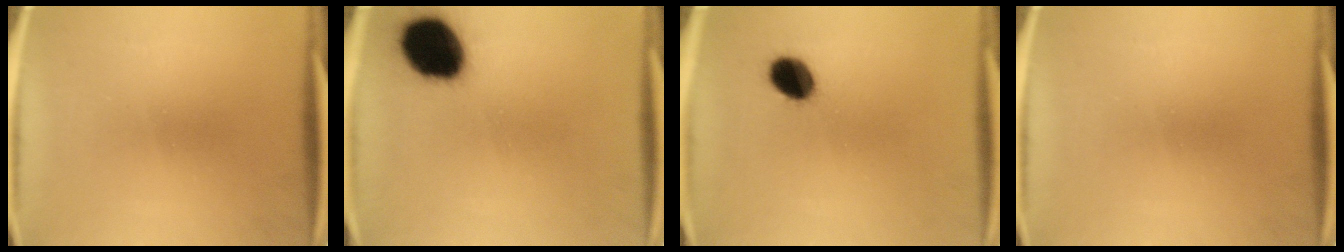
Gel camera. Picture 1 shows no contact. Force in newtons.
{"total": 17.1}
{"total": 6.9}
{"total": 0.0}